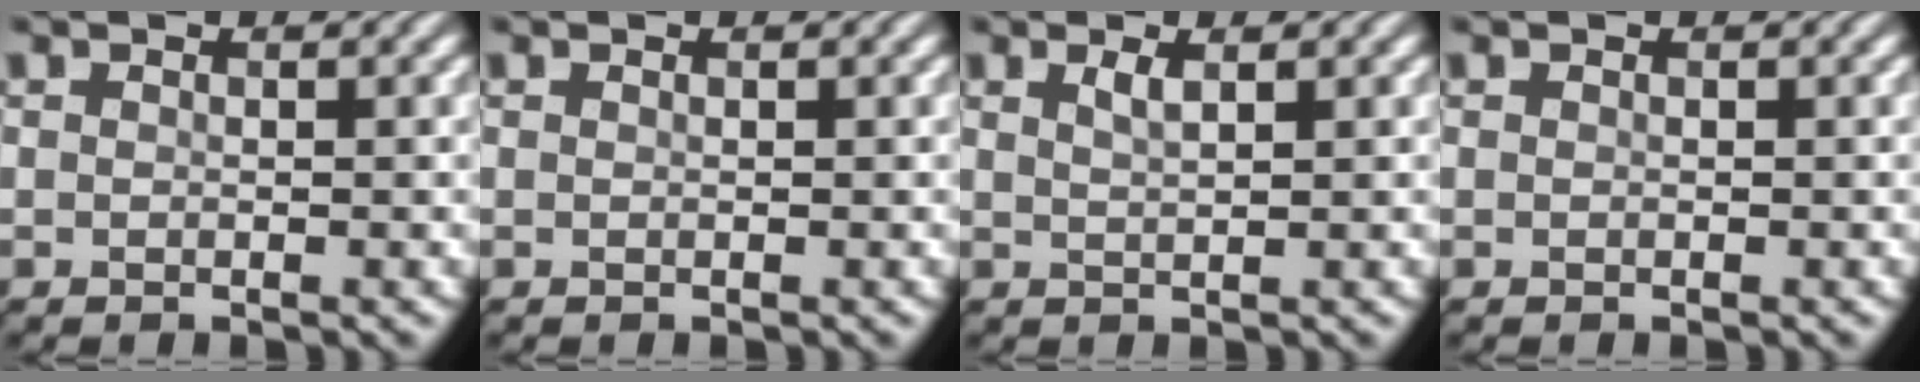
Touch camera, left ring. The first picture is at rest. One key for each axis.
{"total": 0.0}
{"total": 1.4, "fx": 0.8, "fy": 0.4, "fz": 1.0, "tx": -0.016, "ty": 0.002, "tz": 0.012}
{"total": 0.0}